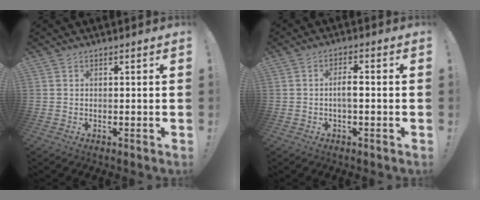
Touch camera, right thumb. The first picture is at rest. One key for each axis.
{"total": 4.2, "fx": -0.8, "fy": 1.2, "fz": 3.9, "tx": -0.075, "ty": 0.004, "tz": -0.019}